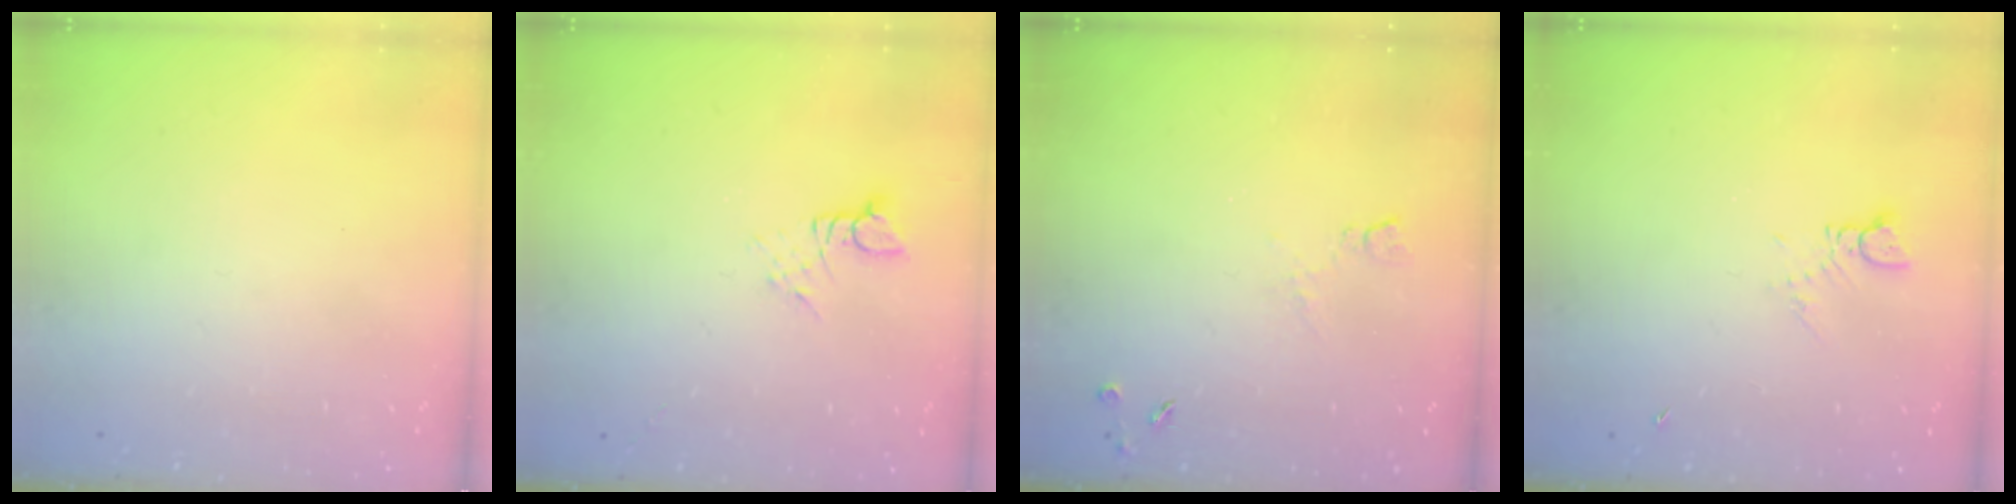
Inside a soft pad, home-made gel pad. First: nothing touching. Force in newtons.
{"total": 3.0, "press": 3.0, "slide": 0.3}
{"total": 4.1, "press": 4.0, "slide": 0.8}
{"total": 2.0, "press": 2.0, "slide": 0.1}